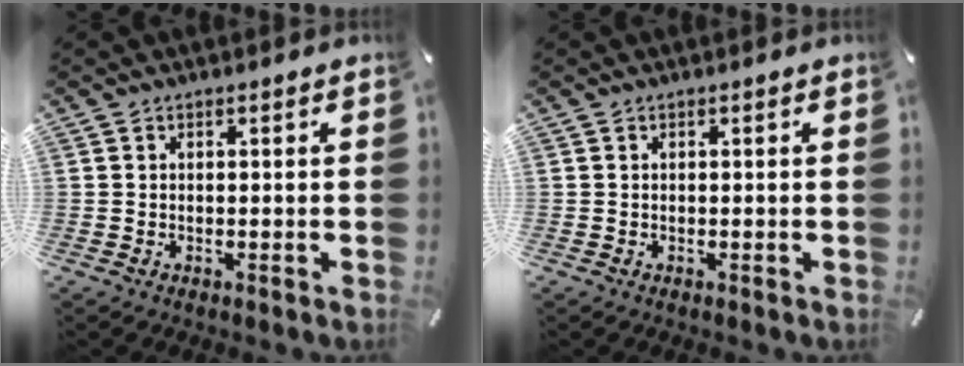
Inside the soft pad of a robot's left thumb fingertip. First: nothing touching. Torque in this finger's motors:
{"motor_torque": [0.00, 0.00, 0.00, 0.00, 0.00]}